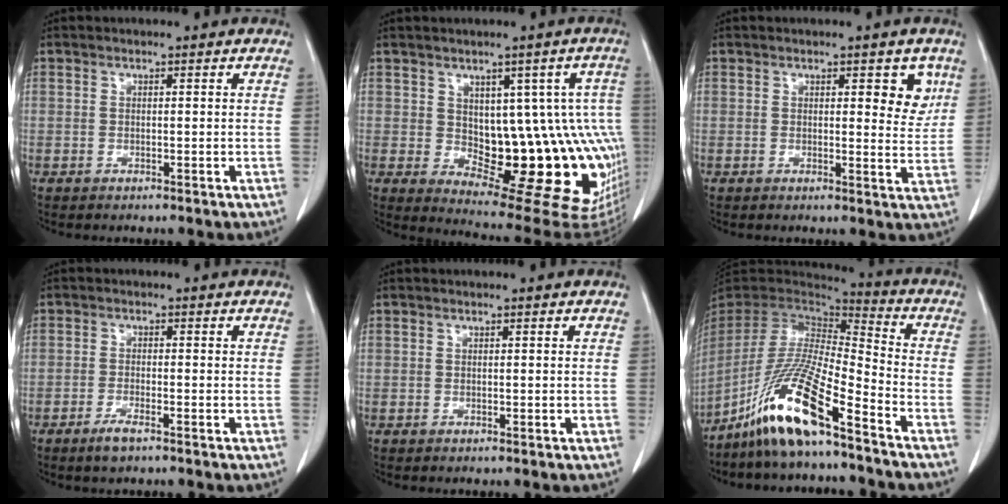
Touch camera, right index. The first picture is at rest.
{"total": 17.4, "force": [-1.1, 7.3, 15.8], "torque": [-0.127, 0.019, 0.011]}
{"total": 4.5, "force": [2.0, 1.7, 3.7], "torque": [-0.035, -0.008, 0.020]}
{"total": 2.7, "force": [-1.9, 0.4, 1.9], "torque": [-0.040, -0.003, -0.036]}
{"total": 0.0}
{"total": 15.8, "force": [-10.4, 1.0, 11.9], "torque": [-0.241, -0.027, -0.201]}